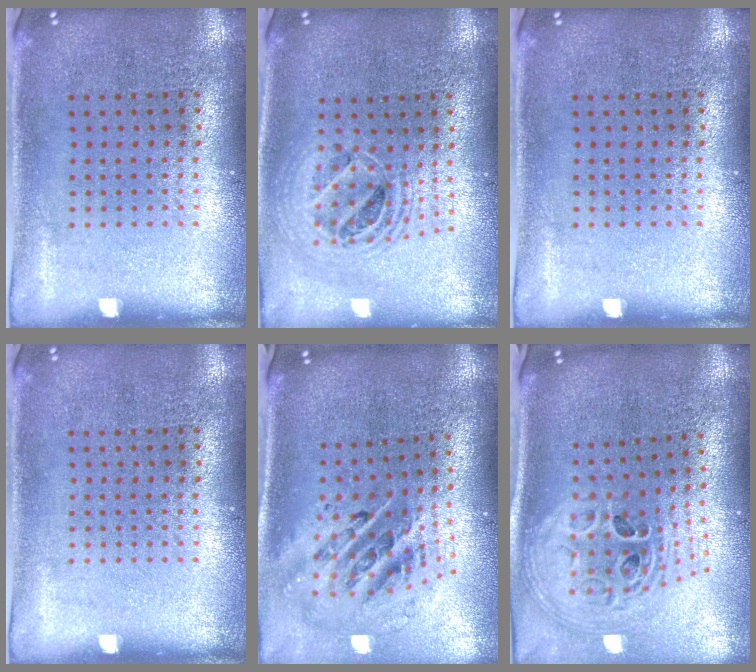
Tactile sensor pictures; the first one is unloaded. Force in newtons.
{"total": 1.9, "press": 1.6, "slide": 1.1}
{"total": 0.0}
{"total": 0.0}
{"total": 2.3, "press": 1.6, "slide": 1.7}
{"total": 2.9, "press": 2.0, "slide": 2.0}